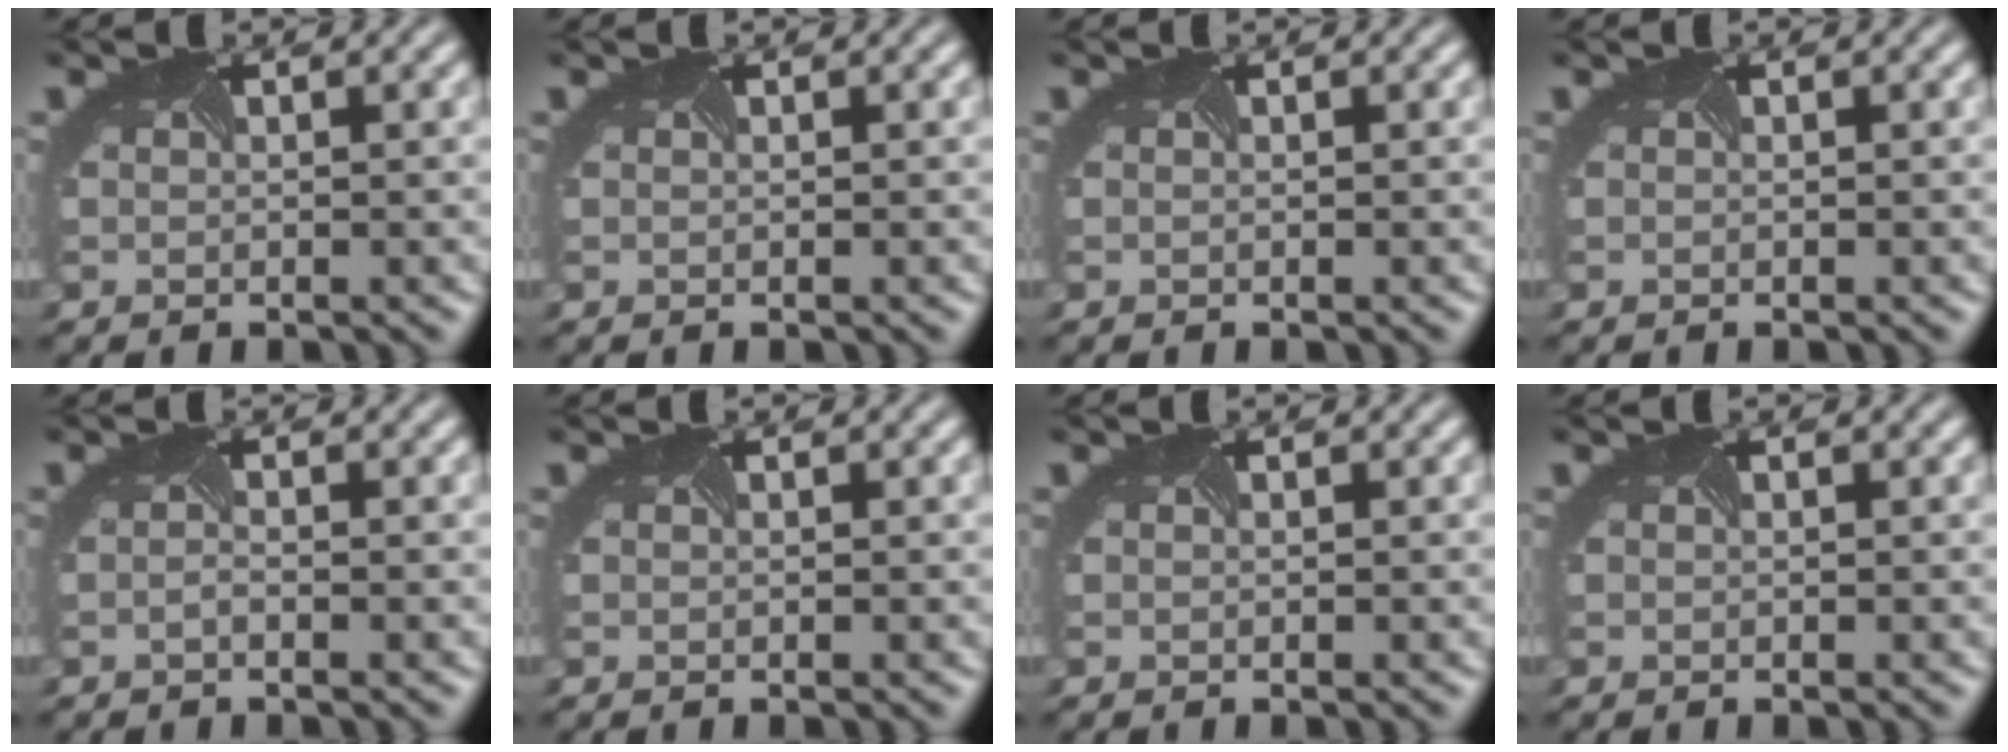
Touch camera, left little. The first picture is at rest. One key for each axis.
{"total": 0.0}
{"total": 0.0}
{"total": 0.0}
{"total": 1.0, "fx": -1.0, "fy": -0.4, "fz": -0.1, "tx": -0.006, "ty": -0.007, "tz": -0.014}
{"total": 0.0}
{"total": 0.0}
{"total": 0.0}